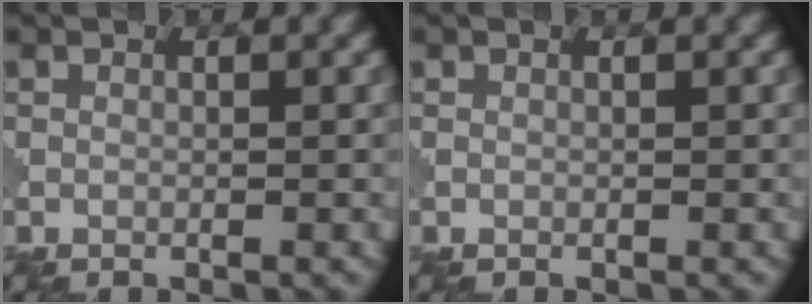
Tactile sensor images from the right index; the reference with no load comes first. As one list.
[{"total": 0.0}]